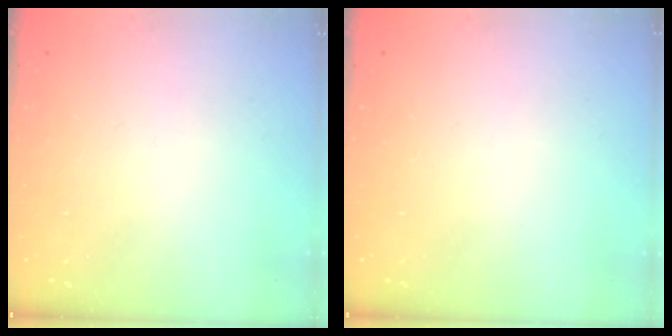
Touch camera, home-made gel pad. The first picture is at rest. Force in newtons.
{"total": 0.0}